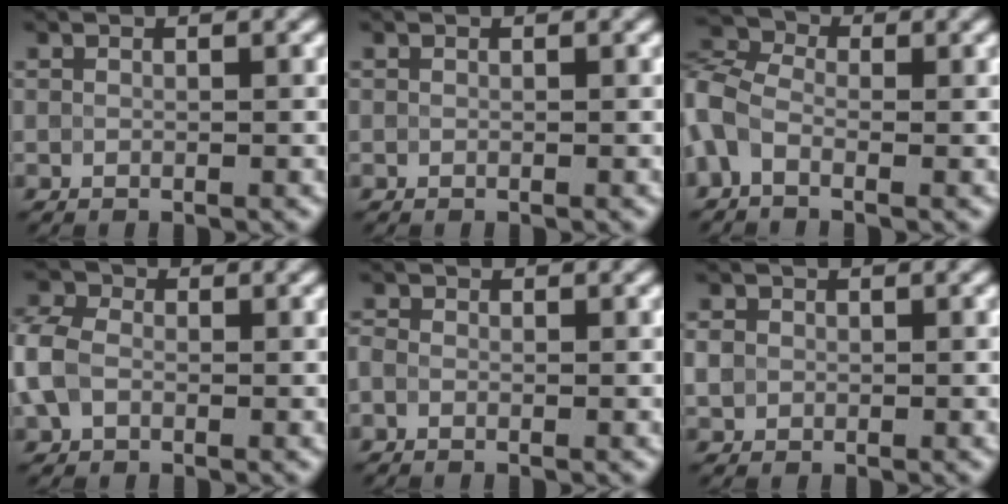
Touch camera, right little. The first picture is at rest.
{"total": 0.0}
{"total": 3.9, "force": [-1.7, 2.2, 2.7], "torque": [-0.055, 0.010, -0.052]}
{"total": 3.7, "force": [-0.7, 2.9, 2.3], "torque": [-0.053, 0.009, -0.030]}
{"total": 0.5, "force": [-0.4, 0.2, 0.3], "torque": [-0.006, 0.001, -0.011]}
{"total": 1.4, "force": [0.0, 1.3, 0.5], "torque": [-0.001, -0.001, -0.004]}